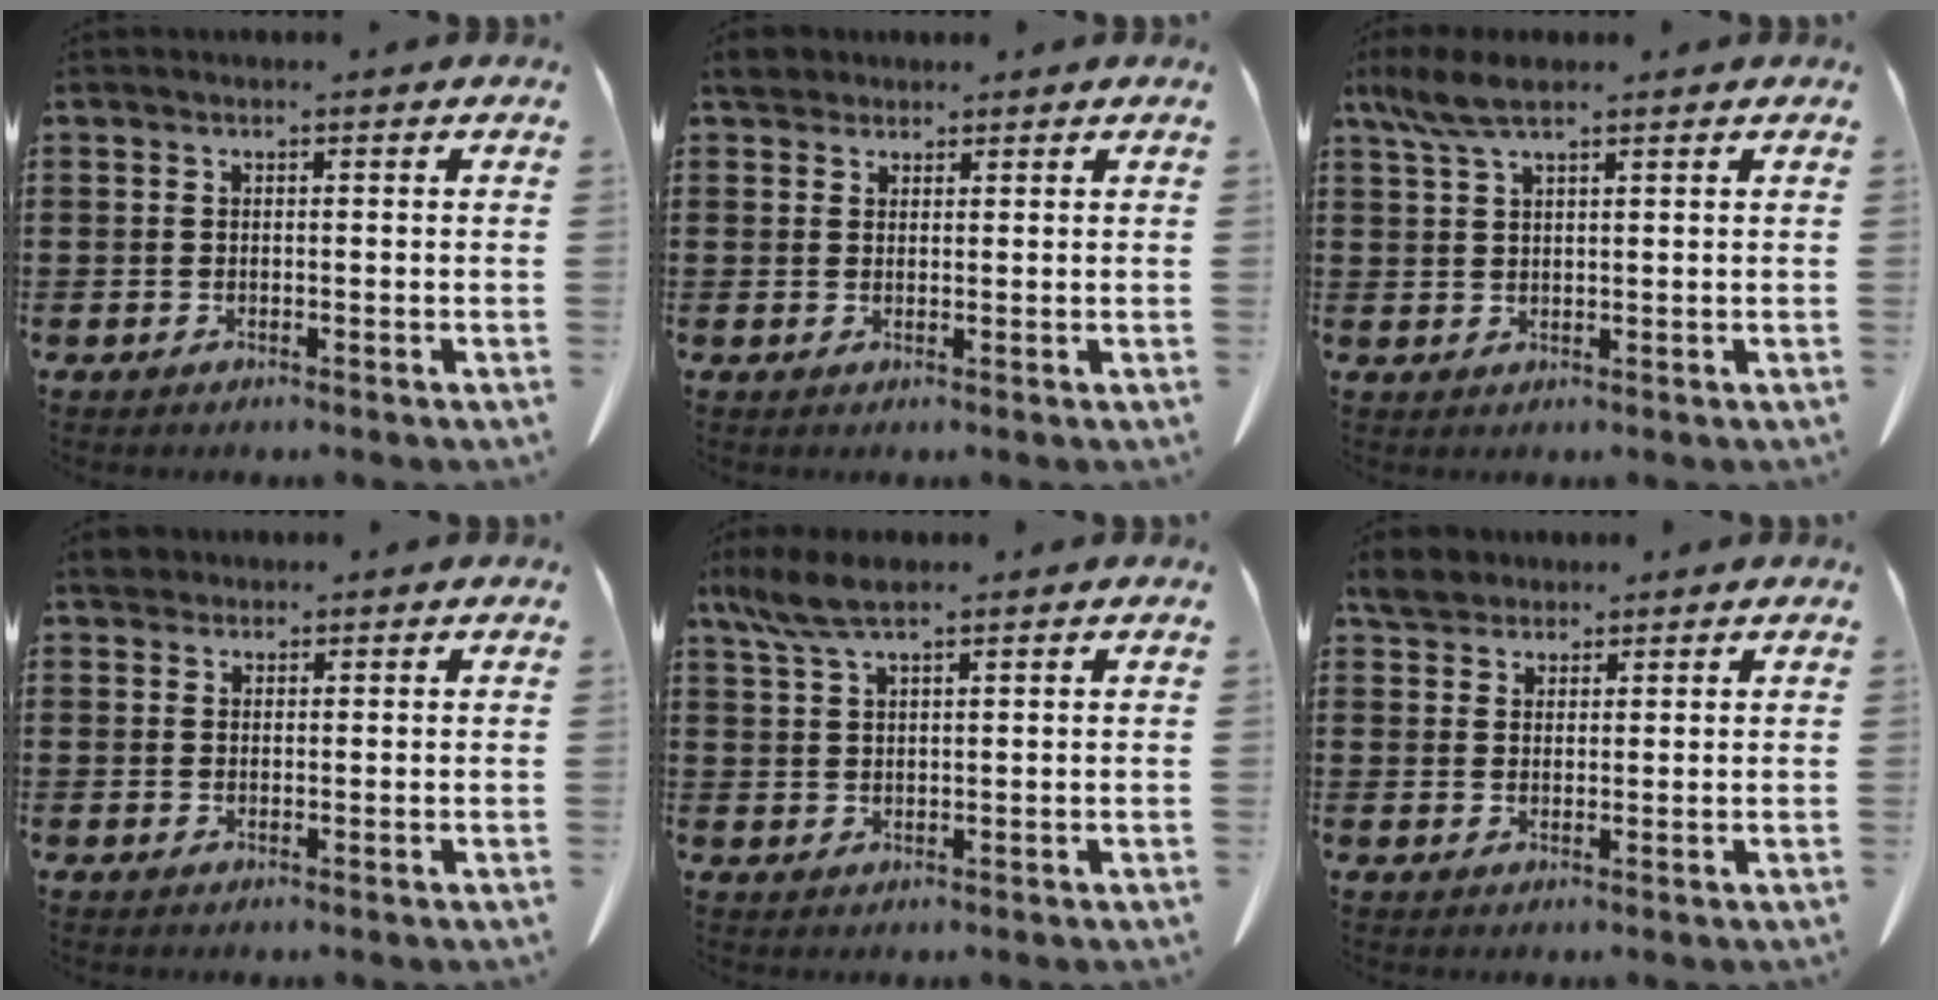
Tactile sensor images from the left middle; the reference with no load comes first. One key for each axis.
{"total": 3.0, "fx": 2.5, "fy": 1.4, "fz": 0.9, "tx": -0.026, "ty": 0.007, "tz": 0.048}
{"total": 5.0, "fx": 3.3, "fy": 1.1, "fz": 3.5, "tx": -0.084, "ty": -0.003, "tz": 0.059}
{"total": 2.3, "fx": 1.9, "fy": 1.2, "fz": 0.7, "tx": -0.021, "ty": 0.008, "tz": 0.037}
{"total": 5.3, "fx": 3.7, "fy": 1.2, "fz": 3.6, "tx": -0.087, "ty": -0.002, "tz": 0.065}
{"total": 3.8, "fx": 3.3, "fy": 1.6, "fz": 0.9, "tx": -0.022, "ty": 0.001, "tz": 0.062}